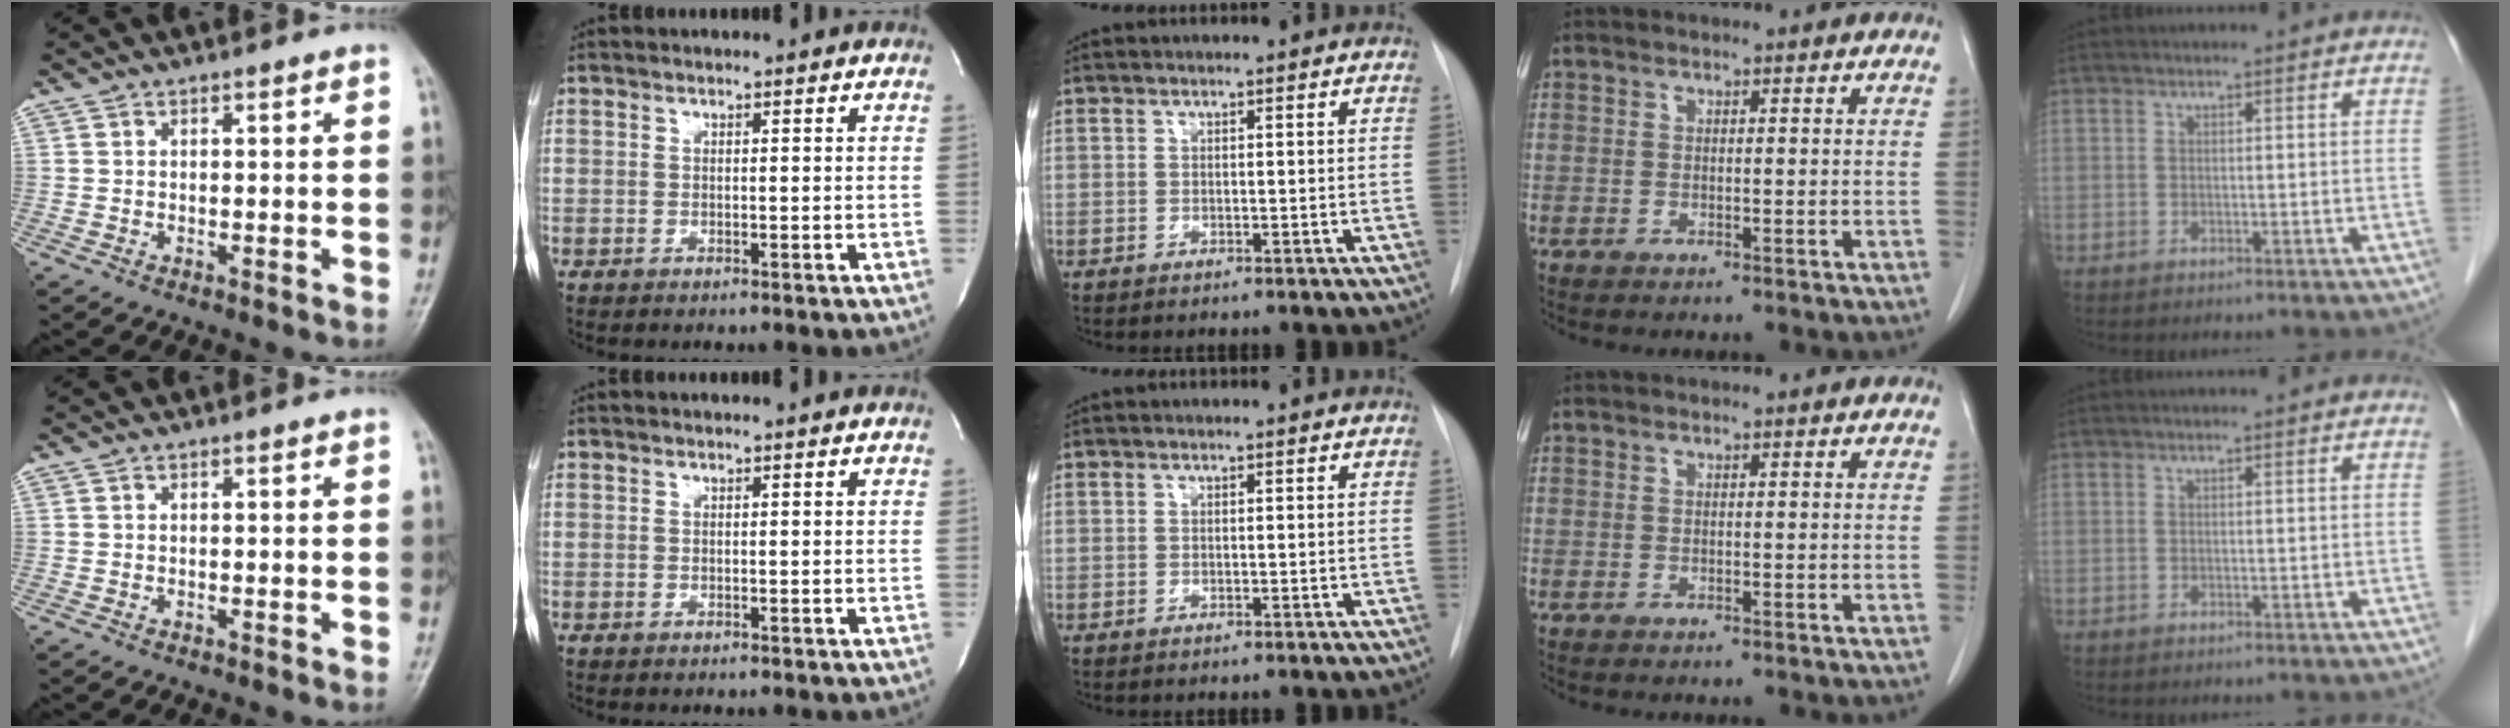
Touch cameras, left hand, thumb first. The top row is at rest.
{}